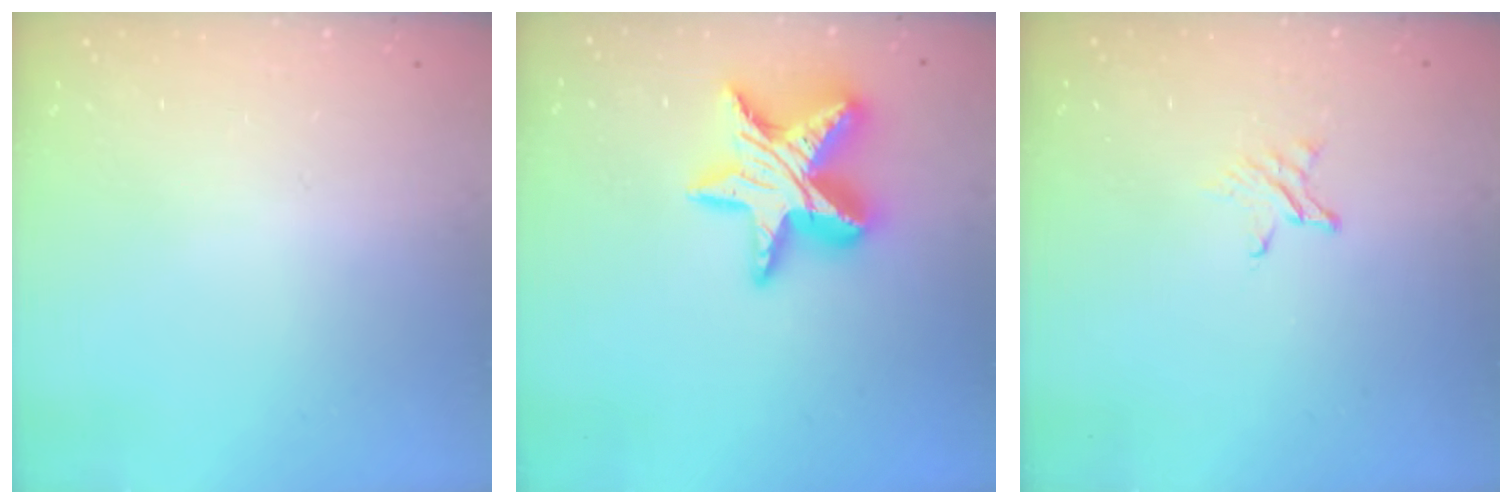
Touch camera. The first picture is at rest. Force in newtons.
{"total": 17.0, "press": 16.9, "slide": 1.2}
{"total": 2.3, "press": 2.3, "slide": 0.2}